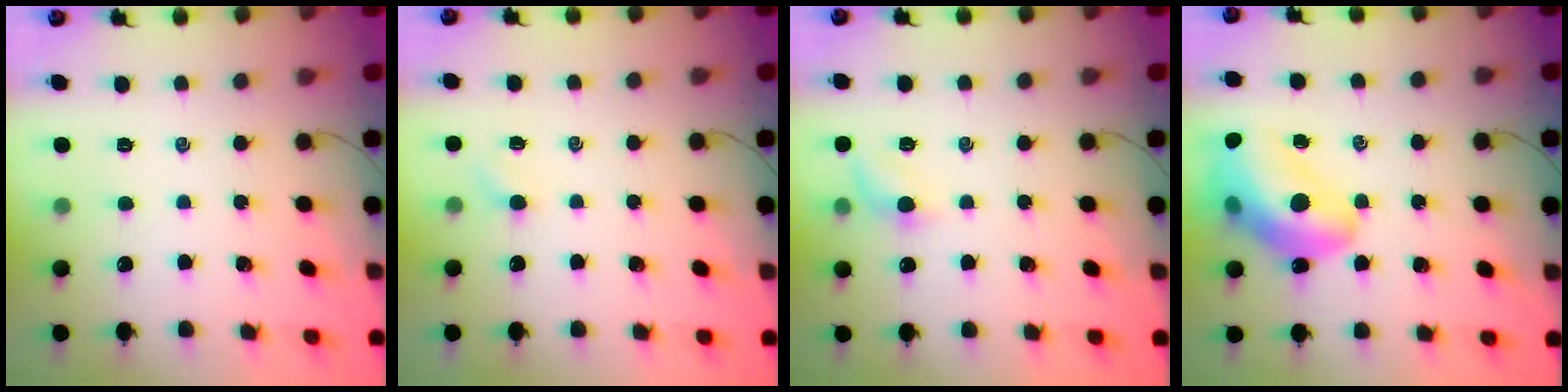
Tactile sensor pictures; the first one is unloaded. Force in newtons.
{"total": 2.4, "press": 2.3, "slide": 0.7}
{"total": 7.9, "press": 7.8, "slide": 1.2}
{"total": 20.5, "press": 19.9, "slide": 5.1}